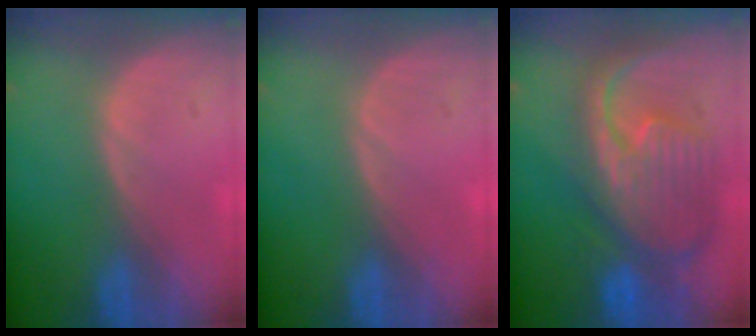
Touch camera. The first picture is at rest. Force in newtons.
{"total": 0.0}
{"total": 12.4, "press": 10.7, "slide": 6.4}